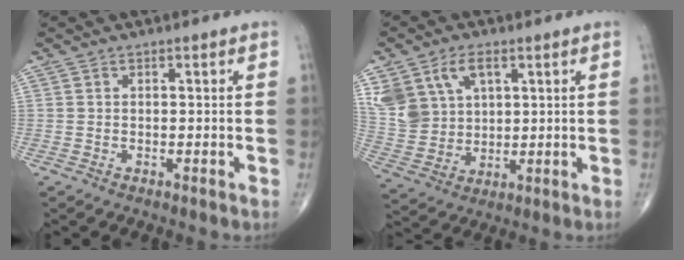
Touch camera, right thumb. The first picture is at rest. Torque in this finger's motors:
{"motor_torque": [0.10, 0.19, 0.54, 0.46, 0.06]}